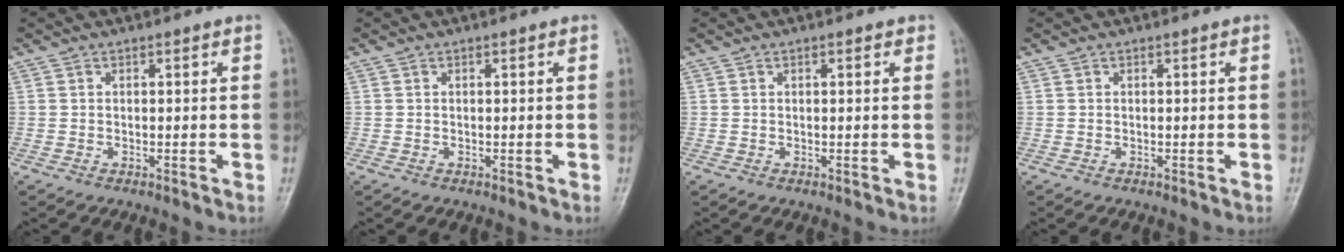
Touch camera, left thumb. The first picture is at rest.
{"total": 0.0}
{"total": 1.1, "force": [0.6, 0.5, 0.8], "torque": [-0.008, 0.001, 0.004]}
{"total": 0.0}